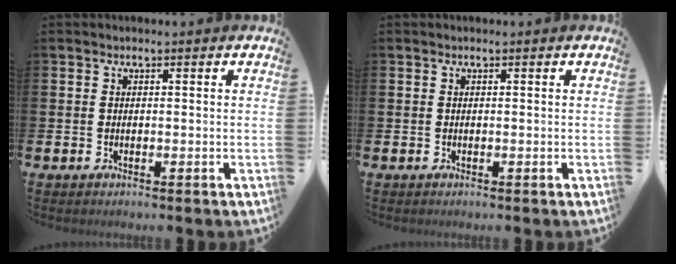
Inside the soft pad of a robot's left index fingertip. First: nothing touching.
{"total": 0.0}